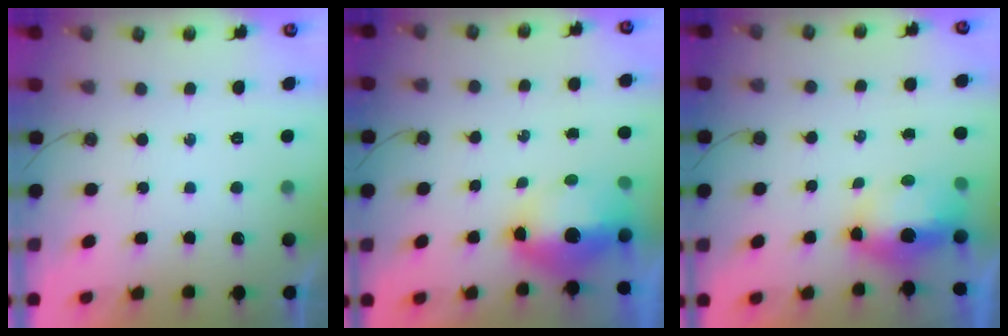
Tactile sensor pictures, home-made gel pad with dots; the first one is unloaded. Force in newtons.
{"total": 9.3, "press": 9.2, "slide": 1.4}
{"total": 7.0, "press": 6.8, "slide": 1.8}